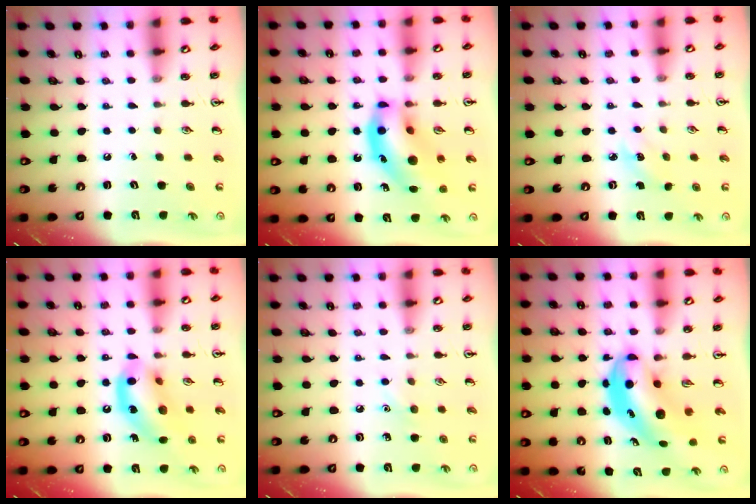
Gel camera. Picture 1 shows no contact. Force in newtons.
{"total": 15.3, "press": 14.7, "slide": 4.5}
{"total": 2.5, "press": 2.4, "slide": 0.9}
{"total": 13.7, "press": 13.3, "slide": 3.2}
{"total": 5.7, "press": 5.5, "slide": 1.8}
{"total": 6.8, "press": 6.6, "slide": 1.9}